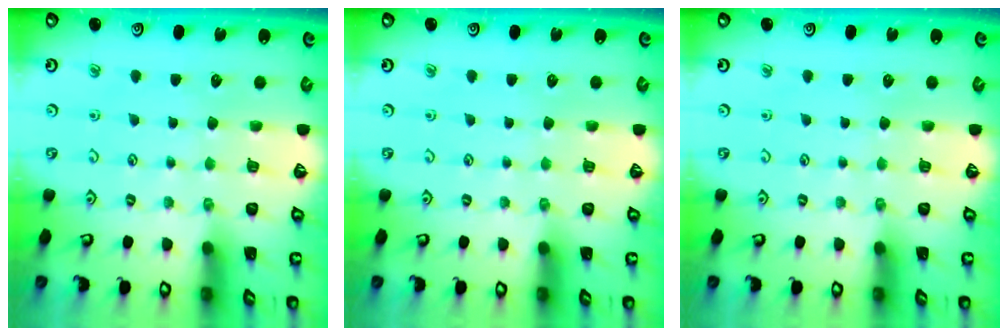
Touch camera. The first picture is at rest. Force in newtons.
{"total": 0.0}
{"total": 0.0}